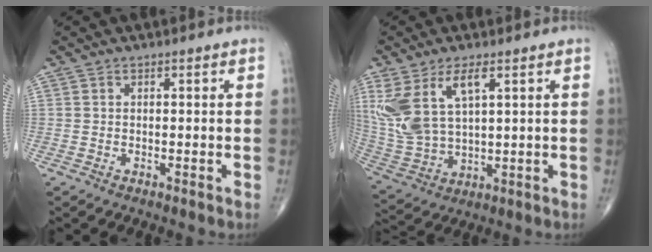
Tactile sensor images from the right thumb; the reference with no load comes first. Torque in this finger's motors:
{"motor_torque": [-0.04, 0.43, 0.90, 0.83, 0.16]}